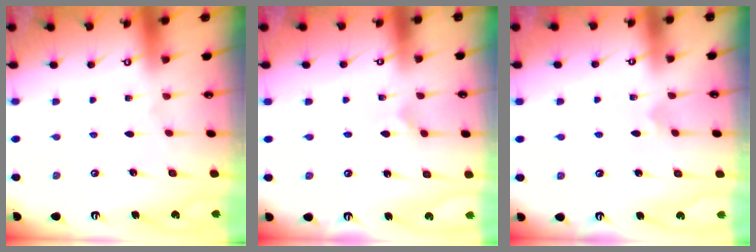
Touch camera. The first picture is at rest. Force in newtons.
{"total": 2.3, "press": 2.3, "slide": 0.2}
{"total": 3.0, "press": 3.0, "slide": 0.2}